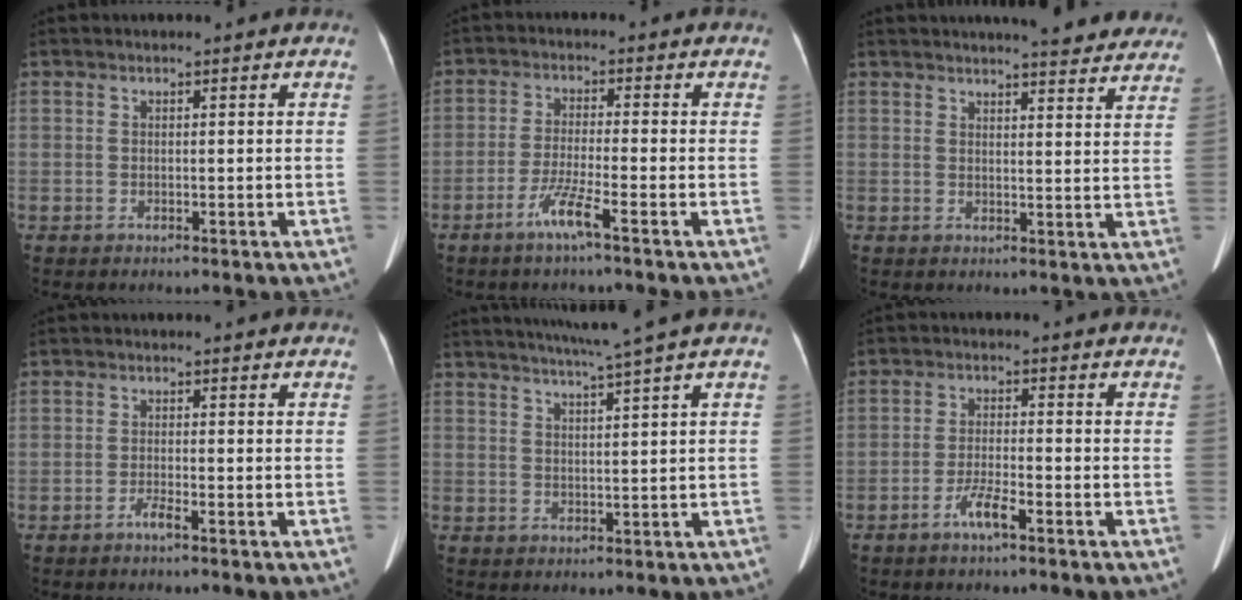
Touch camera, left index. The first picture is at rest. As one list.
[{"total": 4.9, "force": [-3.1, -0.6, 3.7], "torque": [-0.079, -0.011, -0.066]}, {"total": 13.5, "force": [12.2, 2.2, 5.3], "torque": [-0.046, -0.006, 0.126]}, {"total": 1.5, "force": [-1.2, -0.1, 0.8], "torque": [-0.021, -0.002, -0.025]}, {"total": 5.9, "force": [4.6, -1.8, 3.3], "torque": [-0.054, 0.003, 0.072]}, {"total": 3.8, "force": [-2.6, 0.3, 2.8], "torque": [-0.061, -0.004, -0.053]}]